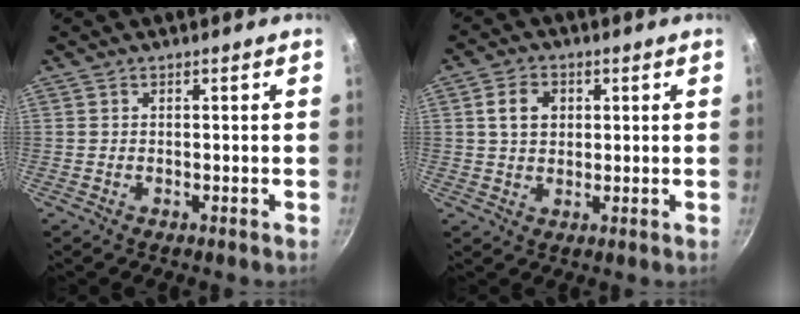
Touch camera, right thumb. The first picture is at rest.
{"total": 5.5, "force": [1.3, 4.2, 3.3], "torque": [-0.043, 0.006, 0.022]}